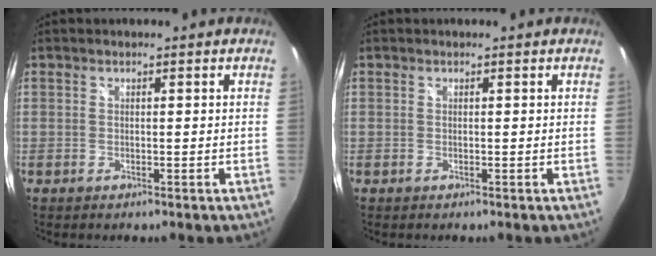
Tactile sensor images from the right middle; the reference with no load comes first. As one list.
[{"total": 0.0}]